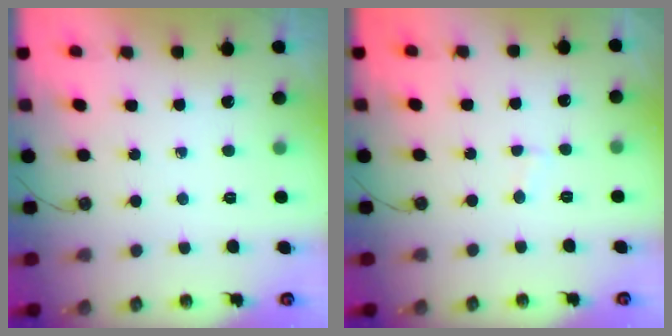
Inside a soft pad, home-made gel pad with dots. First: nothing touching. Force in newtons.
{"total": 1.8, "press": 1.8, "slide": 0.1}